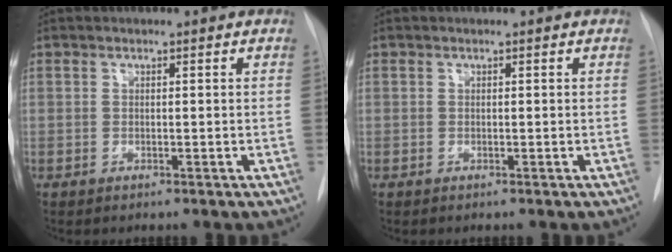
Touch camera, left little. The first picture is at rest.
{"total": 0.0}